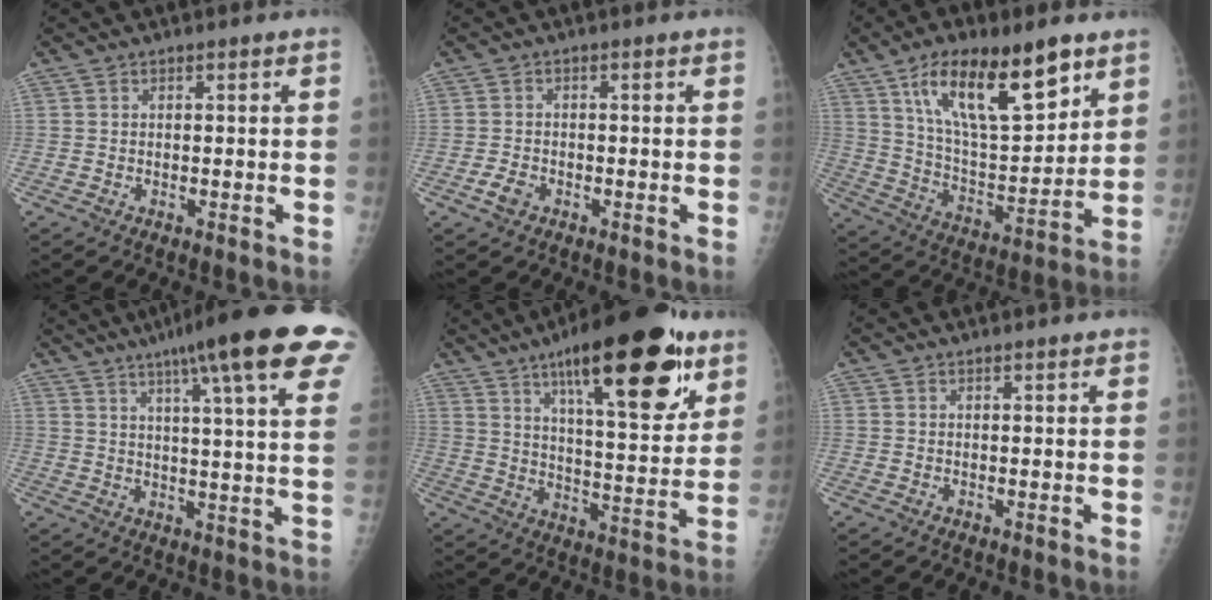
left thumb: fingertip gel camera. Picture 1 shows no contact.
{"total": 2.5, "force": [-1.3, 1.7, 1.4], "torque": [-0.024, 0.003, -0.024]}
{"total": 20.8, "force": [11.5, 7.8, 15.5], "torque": [-0.225, -0.046, 0.209]}
{"total": 22.7, "force": [13.6, 2.8, 18.0], "torque": [-0.252, -0.016, 0.172]}
{"total": 25.7, "force": [14.4, 7.8, 19.9], "torque": [-0.272, -0.048, 0.221]}
{"total": 1.0, "force": [0.9, 0.3, 0.3], "torque": [-0.003, -0.002, 0.012]}